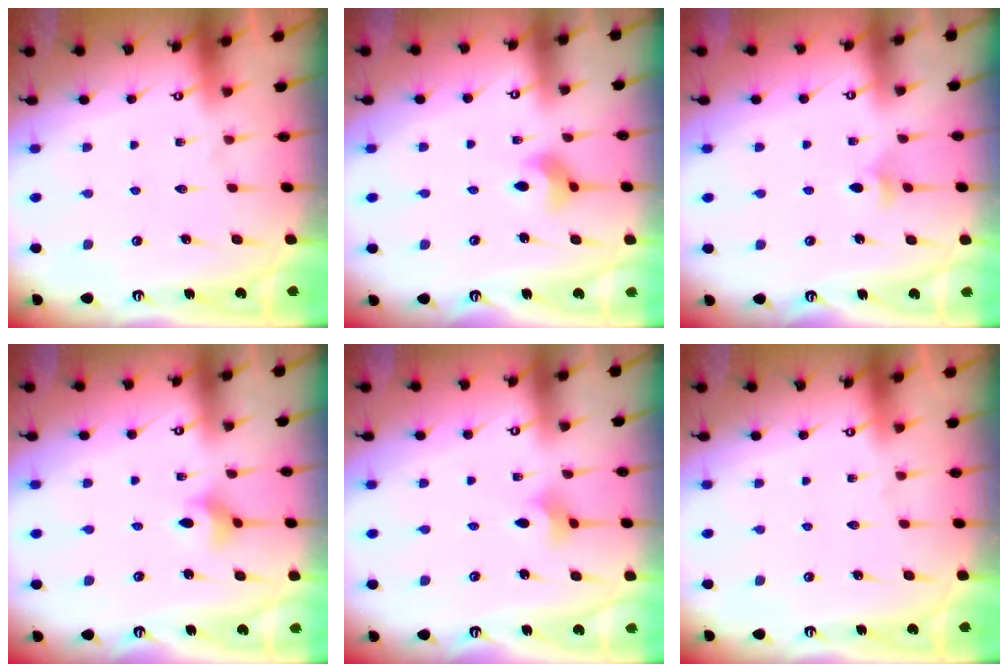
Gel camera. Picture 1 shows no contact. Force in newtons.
{"total": 7.5, "press": 7.3, "slide": 2.1}
{"total": 3.6, "press": 3.5, "slide": 0.9}
{"total": 3.9, "press": 3.9, "slide": 0.6}
{"total": 3.9, "press": 3.8, "slide": 0.5}
{"total": 0.0}